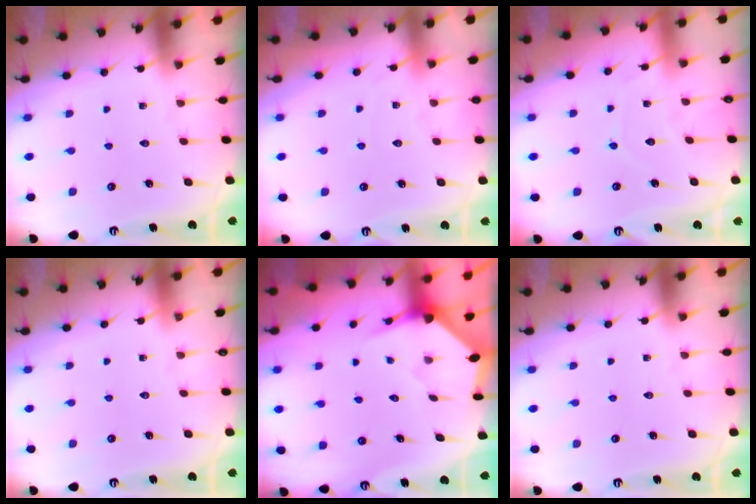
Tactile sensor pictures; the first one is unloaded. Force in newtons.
{"total": 4.1, "press": 4.0, "slide": 0.5}
{"total": 6.5, "press": 6.4, "slide": 0.6}
{"total": 0.0}
{"total": 3.2, "press": 3.2, "slide": 0.1}
{"total": 0.0}